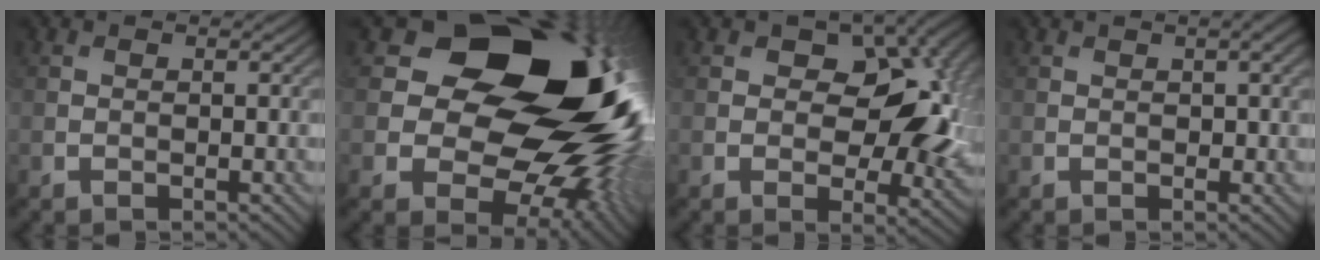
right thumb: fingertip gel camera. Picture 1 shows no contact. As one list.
[{"total": 20.6, "force": [4.4, 14.9, 13.6], "torque": [-0.202, -0.006, 0.100]}, {"total": 10.2, "force": [1.3, 6.4, 7.9], "torque": [-0.105, -0.003, 0.020]}, {"total": 1.7, "force": [0.9, 0.7, 1.3], "torque": [-0.020, 0.002, 0.018]}]